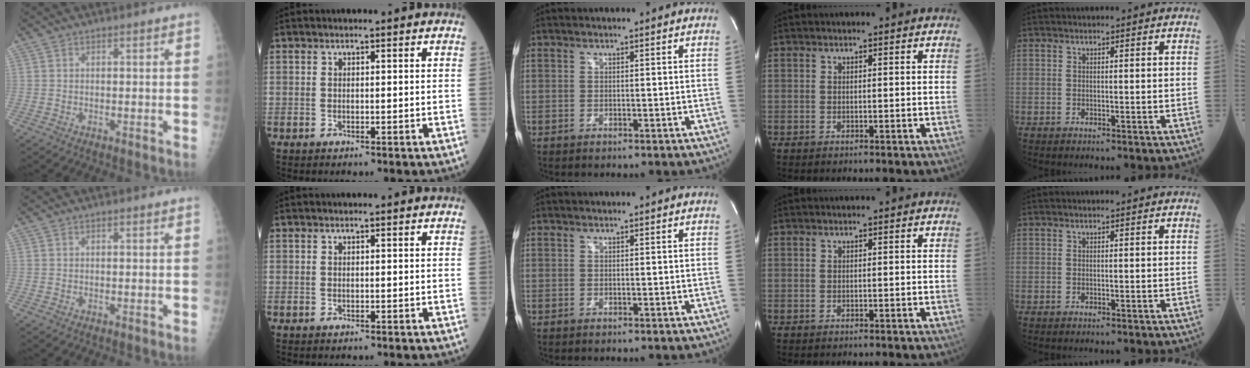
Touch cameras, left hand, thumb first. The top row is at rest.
{}